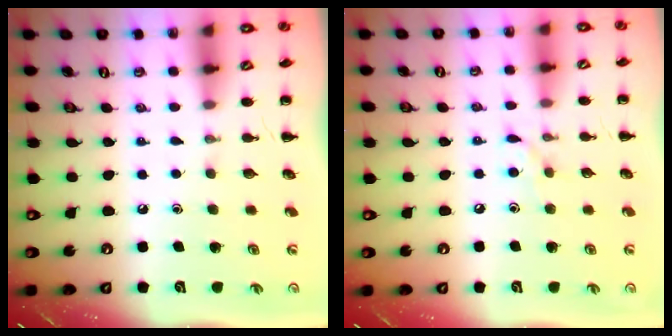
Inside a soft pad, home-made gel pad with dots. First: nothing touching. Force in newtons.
{"total": 5.4, "press": 5.1, "slide": 2.0}